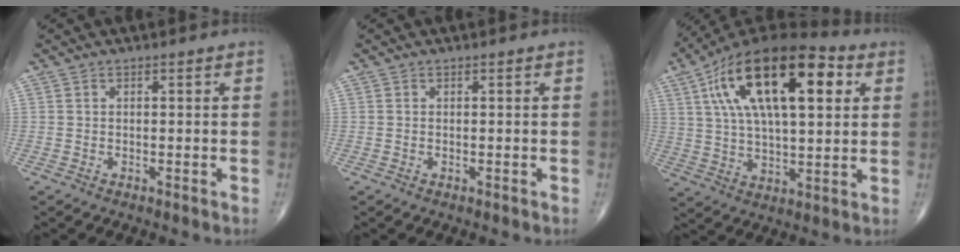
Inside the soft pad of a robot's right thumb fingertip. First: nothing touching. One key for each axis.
{"total": 0.0}
{"total": 24.2, "fx": 8.4, "fy": 10.4, "fz": 20.2, "tx": -0.345, "ty": 0.008, "tz": 0.135}